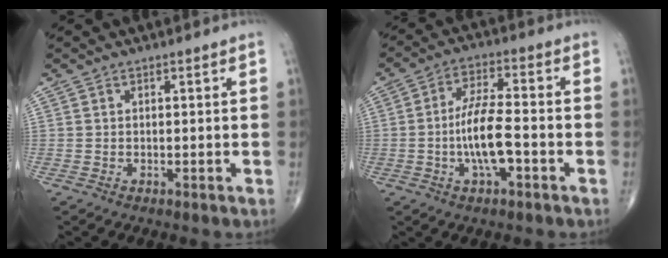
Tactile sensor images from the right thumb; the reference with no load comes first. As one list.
[{"total": 9.8, "force": [-2.4, 3.2, 8.9], "torque": [-0.172, 0.021, -0.047]}]